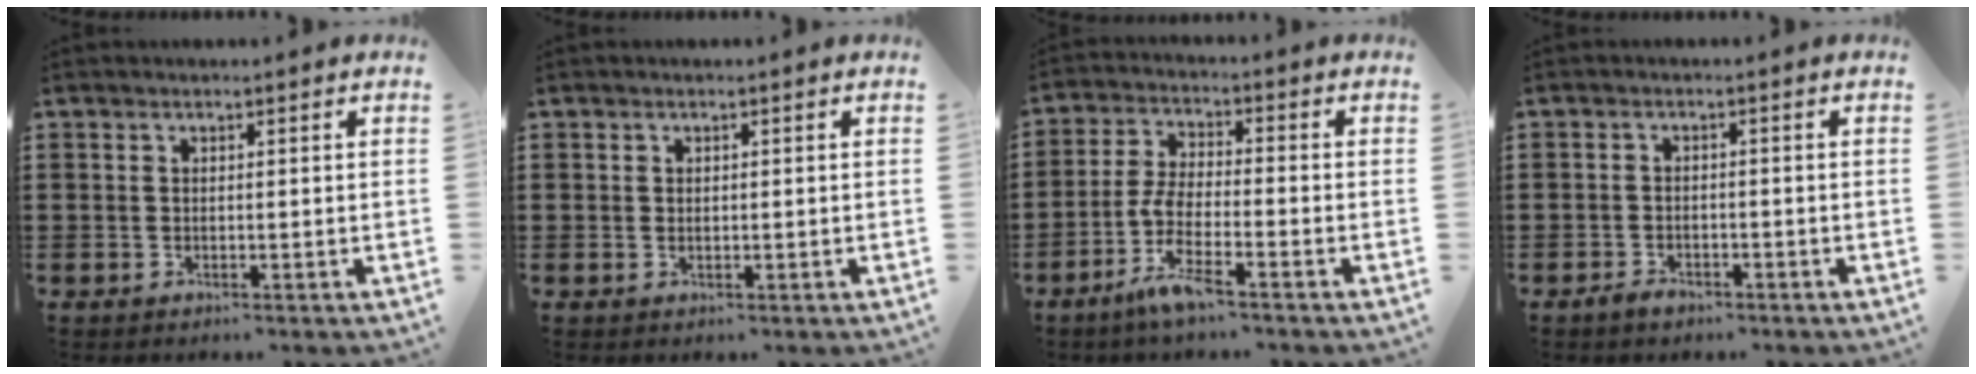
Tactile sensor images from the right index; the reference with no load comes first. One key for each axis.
{"total": 0.5, "fx": 0.2, "fy": 0.5, "fz": 0.1, "tx": -0.004, "ty": 0.003, "tz": 0.004}
{"total": 6.7, "fx": -4.1, "fy": 1.2, "fz": 5.2, "tx": -0.129, "ty": -0.013, "tz": -0.084}
{"total": 1.7, "fx": -1.4, "fy": 0.8, "fz": 0.5, "tx": -0.014, "ty": 0.001, "tz": -0.029}